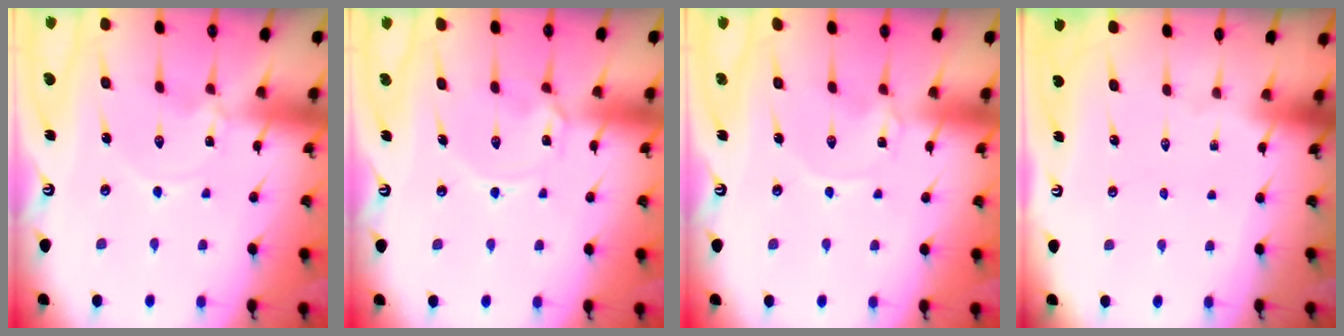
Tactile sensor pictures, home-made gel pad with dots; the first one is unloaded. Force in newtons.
{"total": 2.6, "press": 2.6, "slide": 0.4}
{"total": 0.0}
{"total": 0.0}